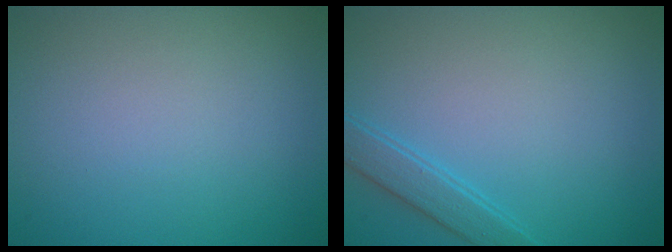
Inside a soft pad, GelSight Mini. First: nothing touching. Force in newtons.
{"total": 1.9, "press": 1.9, "slide": 0.1}